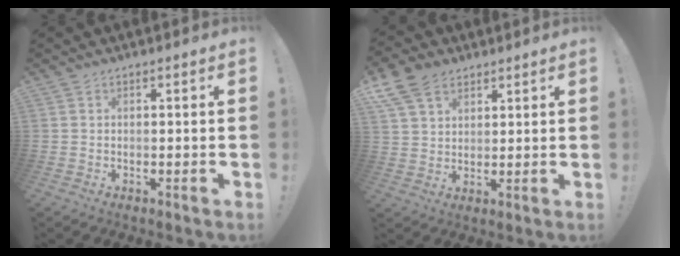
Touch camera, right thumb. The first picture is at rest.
{"total": 10.7, "force": [6.5, 7.2, 4.6], "torque": [-0.083, -0.031, 0.126]}